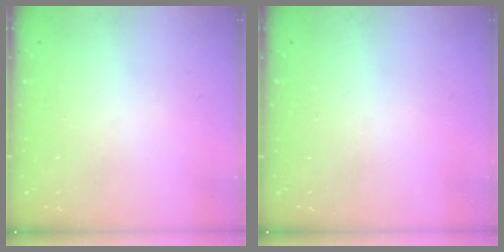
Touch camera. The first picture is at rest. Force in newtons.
{"total": 0.0}